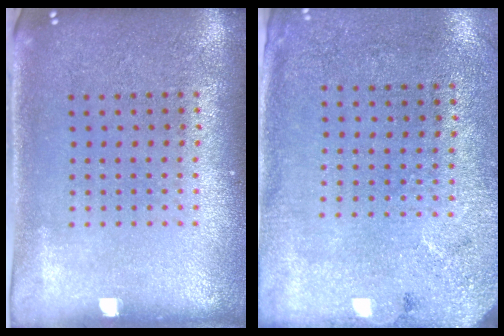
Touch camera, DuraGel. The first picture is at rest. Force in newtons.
{"total": 2.7, "press": 2.2, "slide": 1.7}